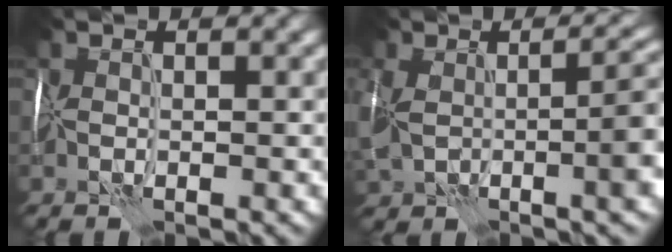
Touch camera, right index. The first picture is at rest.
{"total": 9.3, "force": [-0.9, 4.6, 8.0], "torque": [-0.155, -0.012, -0.011]}